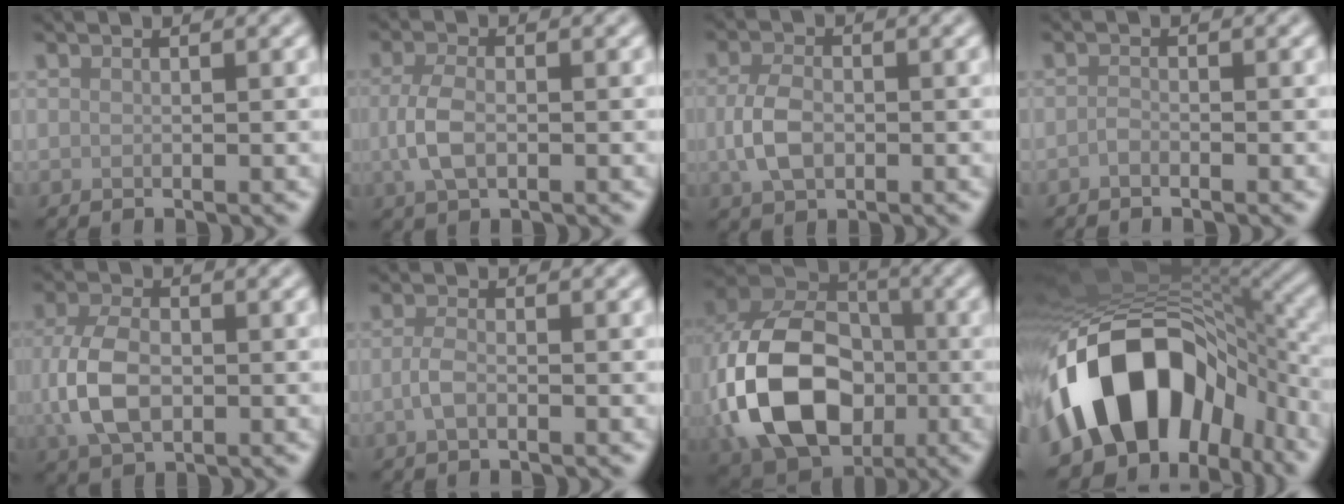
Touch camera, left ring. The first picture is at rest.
{"total": 3.2, "force": [-0.4, 1.7, 2.6], "torque": [-0.062, -0.002, -0.009]}
{"total": 3.4, "force": [-0.4, 2.3, 2.6], "torque": [-0.056, -0.001, -0.010]}
{"total": 0.7, "force": [-0.5, 0.3, 0.4], "torque": [-0.008, -0.001, -0.011]}
{"total": 5.4, "force": [-0.5, 3.5, 4.1], "torque": [-0.093, -0.005, -0.010]}
{"total": 1.7, "force": [-0.6, 0.8, 1.4], "torque": [-0.031, -0.001, -0.015]}
{"total": 15.1, "force": [-3.0, 10.9, 10.0], "torque": [-0.223, -0.012, -0.068]}
{"total": 15.2, "force": [-5.6, 9.8, 10.2], "torque": [-0.167, 0.008, -0.101]}